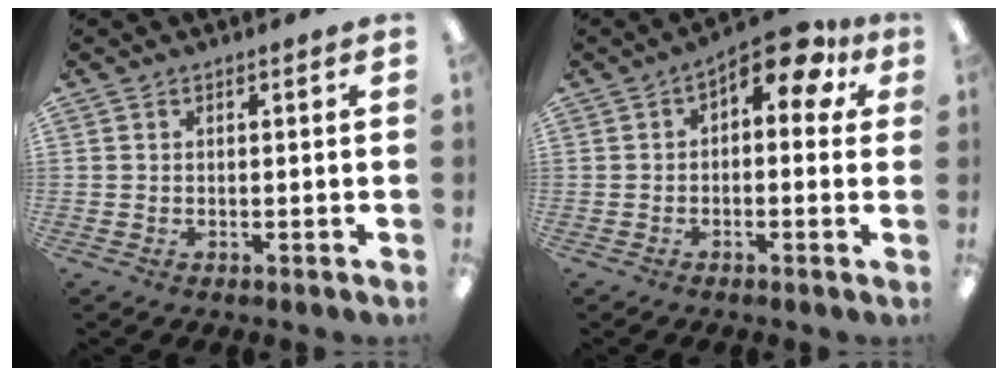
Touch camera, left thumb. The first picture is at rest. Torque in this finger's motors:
{"motor_torque": [-0.15, 0.57, 0.37, 0.52, 0.07]}